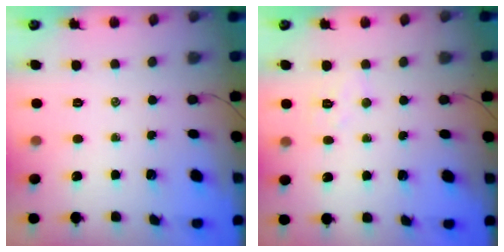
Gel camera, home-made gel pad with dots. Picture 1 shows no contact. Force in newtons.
{"total": 5.3, "press": 5.2, "slide": 1.1}